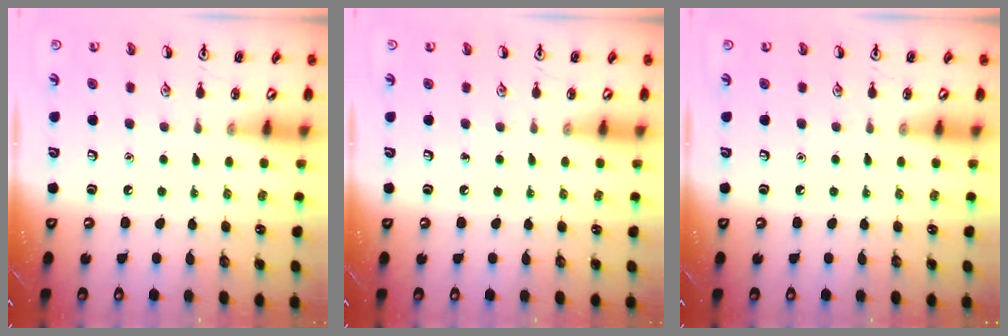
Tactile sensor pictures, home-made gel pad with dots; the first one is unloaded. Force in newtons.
{"total": 0.0}
{"total": 0.0}